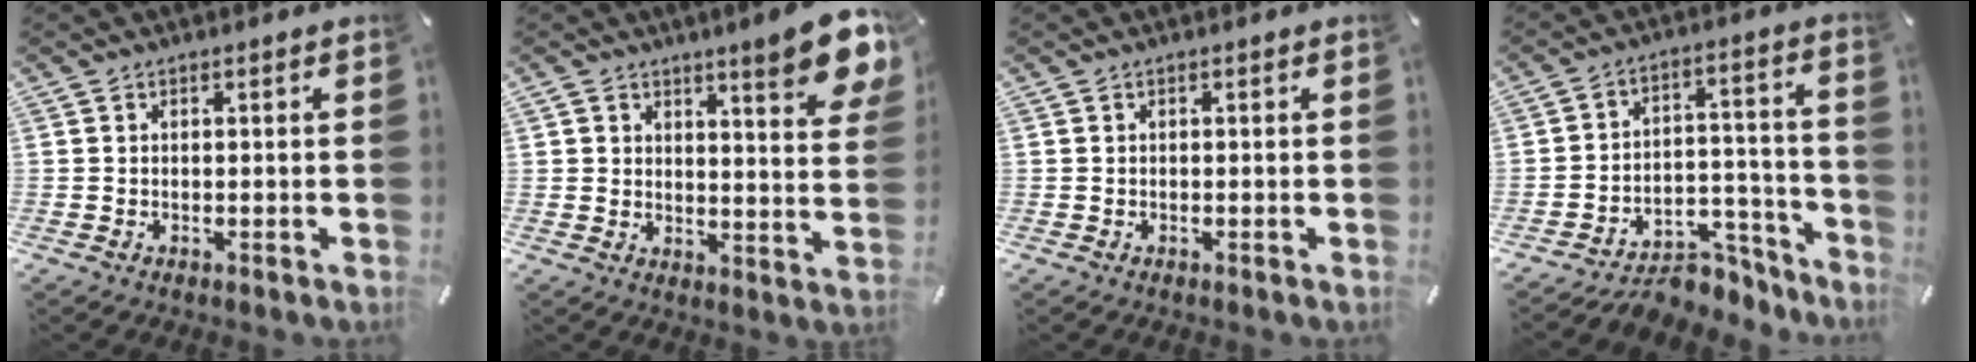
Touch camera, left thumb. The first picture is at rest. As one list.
[{"total": 10.9, "force": [7.2, 3.2, 7.6], "torque": [-0.101, -0.046, 0.122]}, {"total": 0.0}, {"total": 8.9, "force": [-5.1, 6.6, 3.1], "torque": [-0.022, 0.022, -0.082]}]